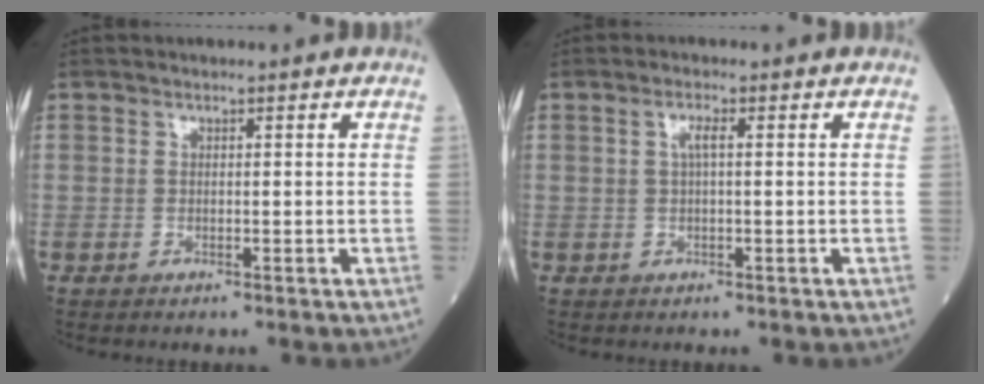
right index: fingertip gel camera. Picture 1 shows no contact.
{"total": 1.7, "force": [0.4, 0.2, 1.7], "torque": [-0.034, 0.003, 0.006]}